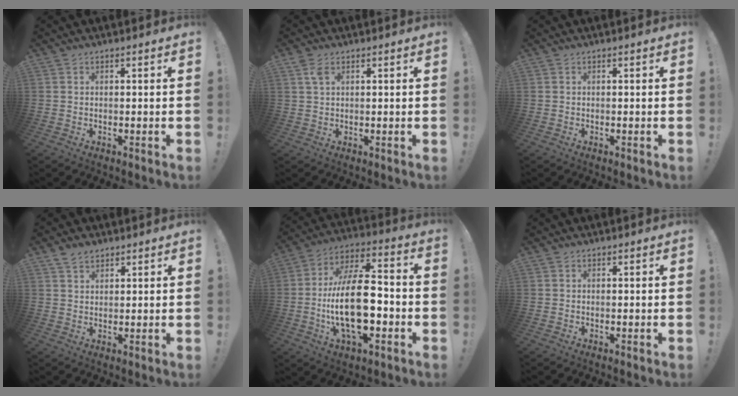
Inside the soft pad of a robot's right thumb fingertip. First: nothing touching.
{"total": 3.5, "force": [1.7, 1.6, 2.5], "torque": [-0.053, 0.003, 0.032]}
{"total": 0.0}
{"total": 3.8, "force": [2.8, 2.2, 1.4], "torque": [-0.025, -0.011, 0.052]}
{"total": 21.4, "force": [-4.1, 10.0, 18.5], "torque": [-0.361, 0.012, -0.070]}
{"total": 0.0}